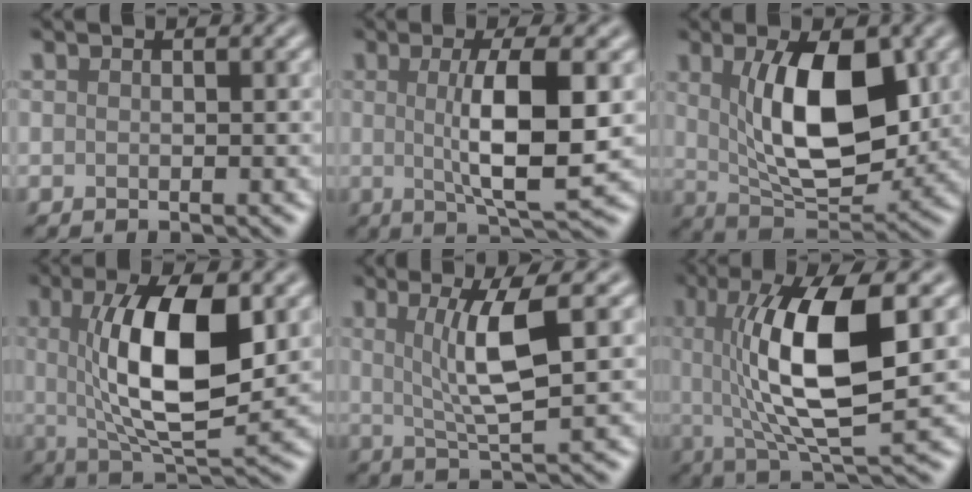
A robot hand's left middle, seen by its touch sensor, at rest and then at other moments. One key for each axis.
{"total": 7.2, "fx": 0.3, "fy": 1.6, "fz": 7.0, "tx": -0.111, "ty": -0.004, "tz": 0.006}
{"total": 9.3, "fx": 1.9, "fy": 4.1, "fz": 8.1, "tx": -0.136, "ty": -0.009, "tz": 0.036}
{"total": 10.3, "fx": 1.5, "fy": 3.4, "fz": 9.6, "tx": -0.153, "ty": -0.003, "tz": 0.028}
{"total": 5.6, "fx": 1.3, "fy": 1.0, "fz": 5.4, "tx": -0.096, "ty": 0.001, "tz": 0.029}
{"total": 10.9, "fx": 1.3, "fy": 3.1, "fz": 10.4, "tx": -0.170, "ty": 0.004, "tz": 0.026}